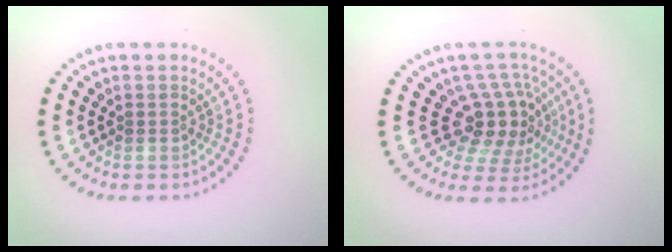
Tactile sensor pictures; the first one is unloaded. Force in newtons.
{"total": 4.6, "press": 3.8, "slide": 2.5}